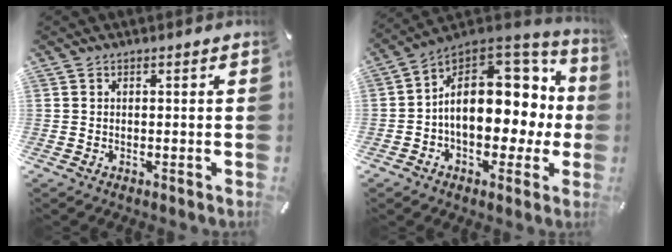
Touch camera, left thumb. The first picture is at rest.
{"total": 18.1, "force": [2.0, 12.4, 13.1], "torque": [-0.199, -0.019, 0.041]}